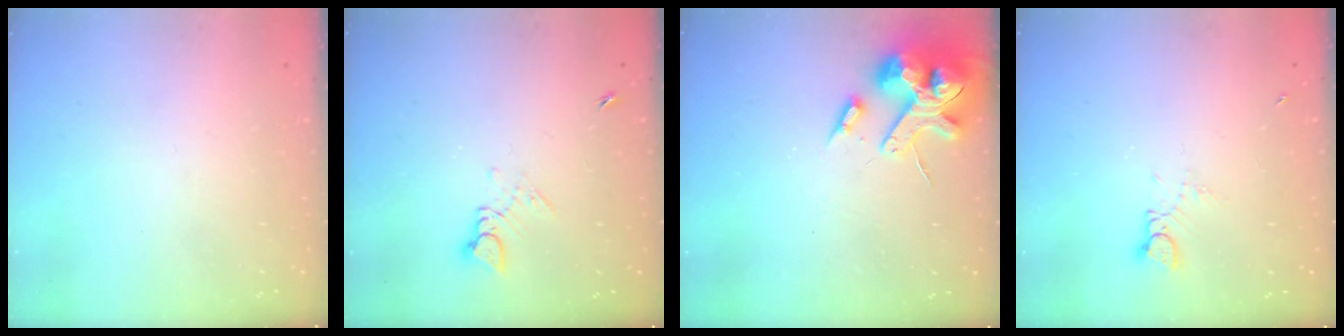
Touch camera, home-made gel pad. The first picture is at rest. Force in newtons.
{"total": 4.2, "press": 4.1, "slide": 0.5}
{"total": 15.2, "press": 15.0, "slide": 2.4}
{"total": 1.9, "press": 1.9, "slide": 0.1}